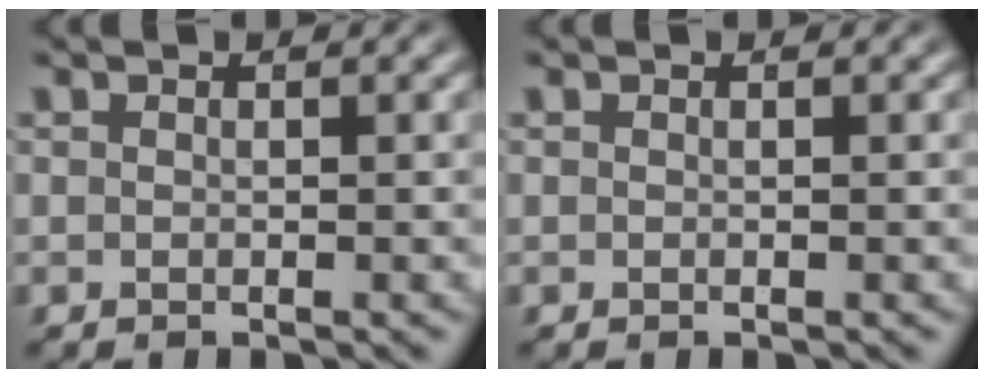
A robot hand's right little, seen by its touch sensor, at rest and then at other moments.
{"total": 0.0}